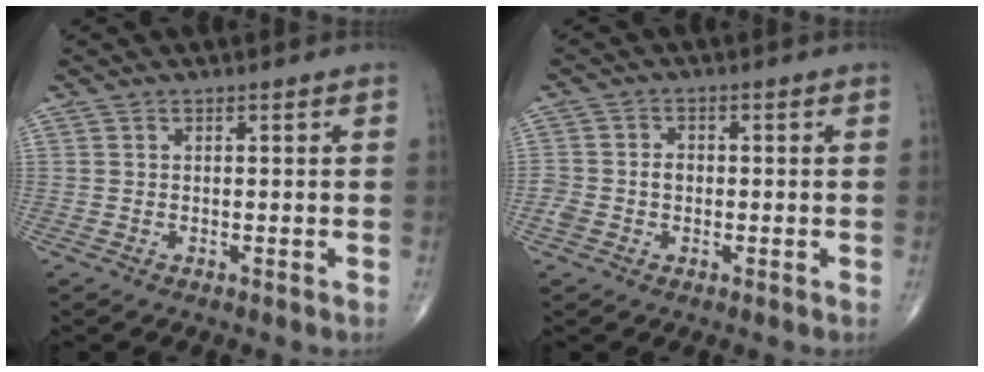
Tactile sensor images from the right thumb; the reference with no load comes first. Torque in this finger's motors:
{"motor_torque": [0.89, 0.15, 0.41, -0.17, 0.04]}